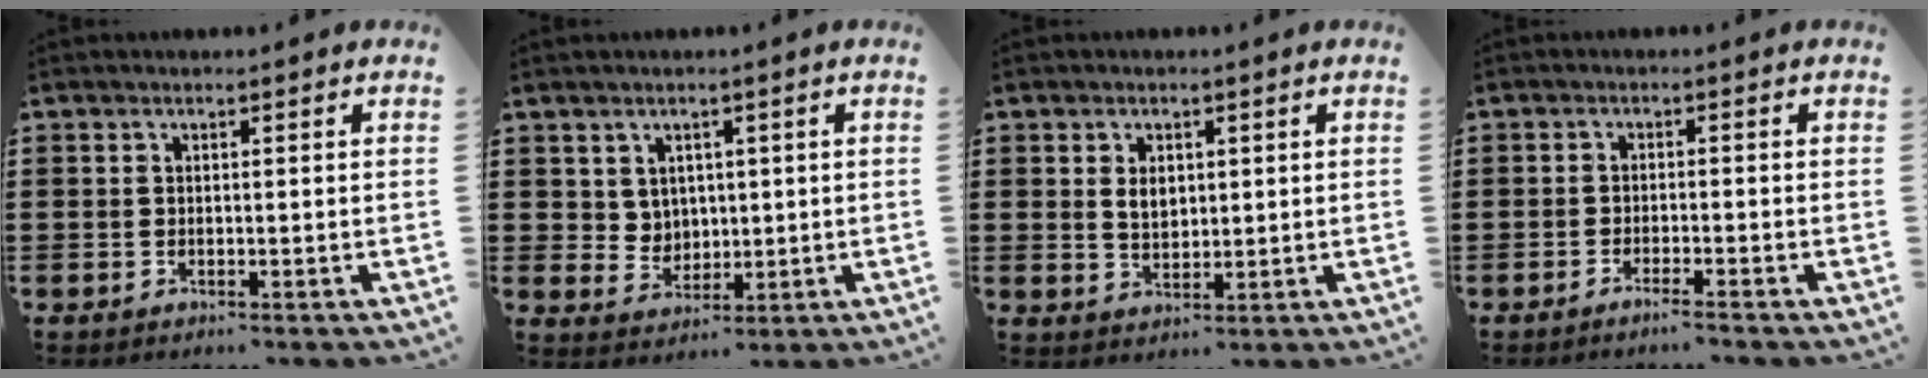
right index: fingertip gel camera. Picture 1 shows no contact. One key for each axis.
{"total": 3.8, "fx": 2.2, "fy": 3.0, "fz": 0.7, "tx": -0.021, "ty": 0.003, "tz": 0.039}
{"total": 2.9, "fx": 0.8, "fy": 1.9, "fz": 2.1, "tx": -0.038, "ty": 0.006, "tz": 0.012}
{"total": 1.7, "fx": -1.5, "fy": -0.2, "fz": 0.8, "tx": -0.013, "ty": -0.001, "tz": -0.028}